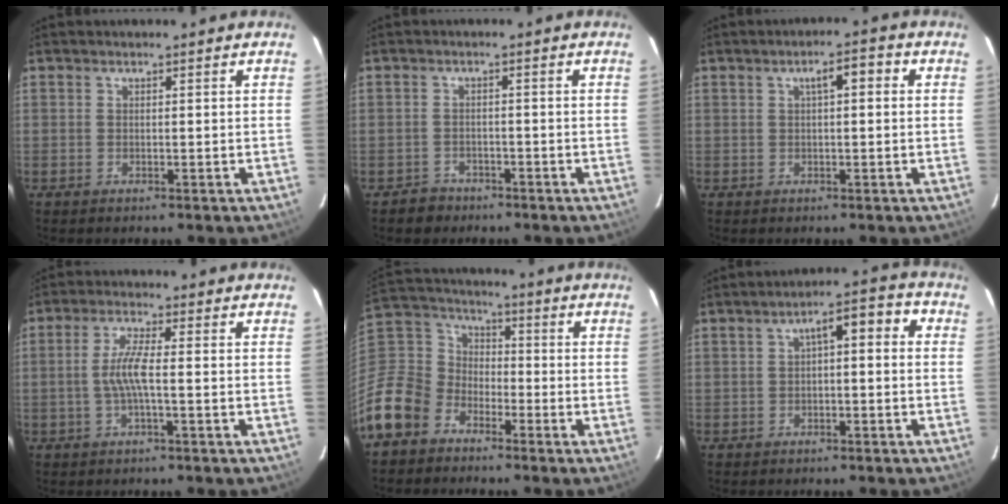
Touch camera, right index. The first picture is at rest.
{"total": 3.3, "force": [-2.3, 2.4, -0.3], "torque": [0.003, 0.017, -0.033]}
{"total": 3.9, "force": [0.8, 1.2, 3.6], "torque": [-0.057, 0.017, 0.014]}
{"total": 5.0, "force": [-0.9, 0.3, 4.9], "torque": [-0.100, 0.002, -0.017]}
{"total": 14.0, "force": [-8.6, 10.2, 4.4], "torque": [-0.137, 0.033, -0.174]}
{"total": 5.5, "force": [-0.3, 2.1, 5.1], "torque": [-0.076, 0.033, 0.005]}